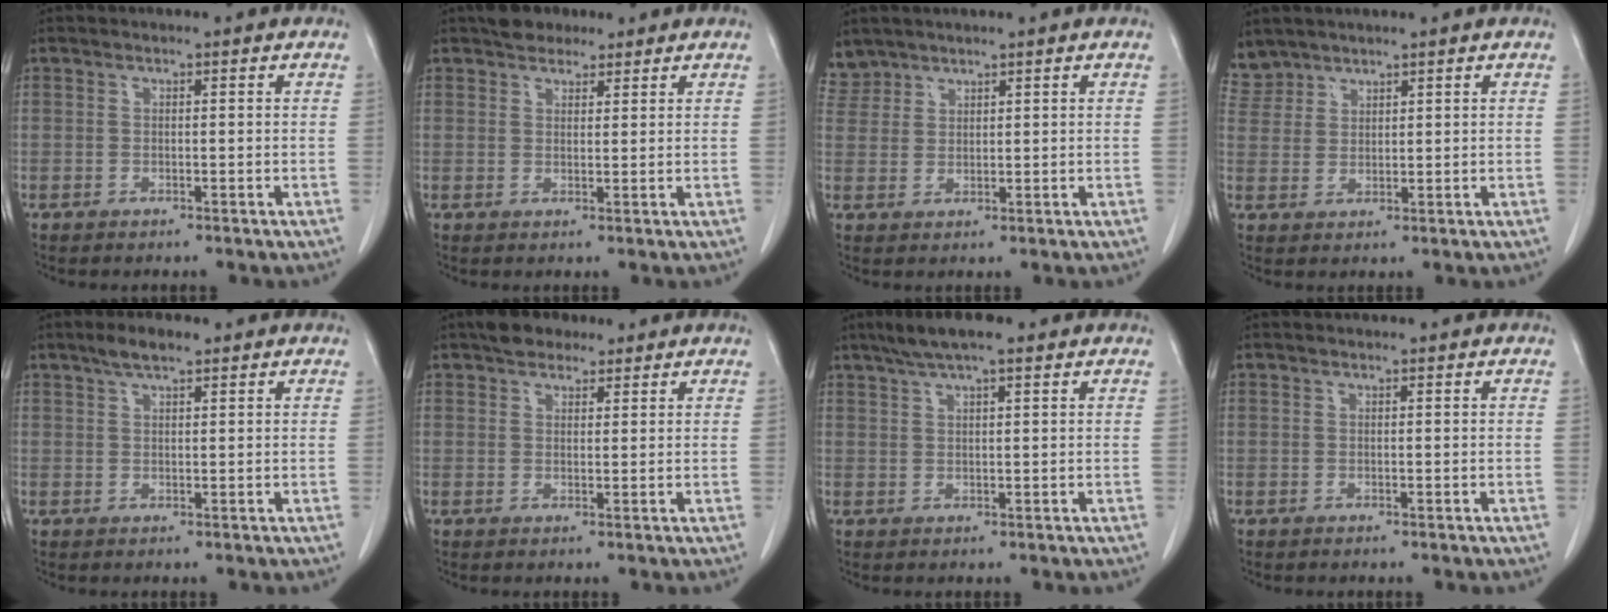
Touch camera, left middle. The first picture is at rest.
{"total": 4.1, "force": [3.3, 2.1, 1.4], "torque": [-0.026, 0.016, 0.056]}
{"total": 3.2, "force": [2.9, 1.4, -0.5], "torque": [0.013, 0.009, 0.061]}
{"total": 3.8, "force": [3.5, 1.6, -0.5], "torque": [0.011, 0.009, 0.076]}
{"total": 3.4, "force": [2.4, 0.9, 2.2], "torque": [-0.047, 0.008, 0.043]}
{"total": 4.6, "force": [3.4, 2.4, 1.9], "torque": [-0.037, 0.018, 0.060]}
{"total": 6.4, "force": [4.6, 1.0, 4.3], "torque": [-0.081, 0.025, 0.078]}
{"total": 0.0}